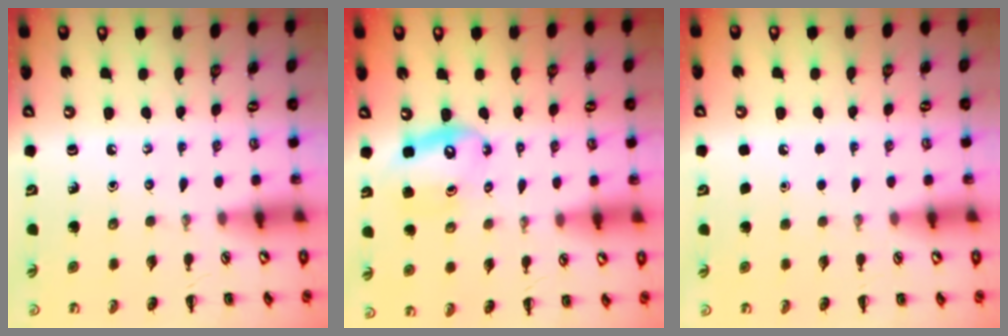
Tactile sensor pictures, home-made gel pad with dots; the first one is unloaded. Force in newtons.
{"total": 10.0, "press": 9.7, "slide": 2.5}
{"total": 1.6, "press": 1.6, "slide": 0.1}